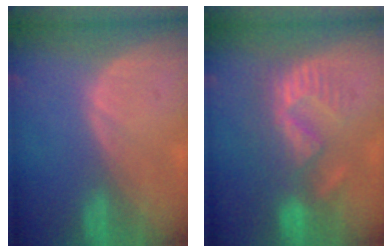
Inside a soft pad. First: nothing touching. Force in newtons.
{"total": 8.6, "press": 8.1, "slide": 2.9}